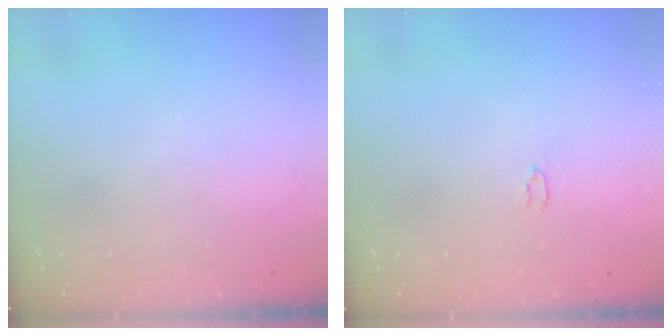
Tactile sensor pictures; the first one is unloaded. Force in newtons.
{"total": 2.0, "press": 2.0, "slide": 0.3}